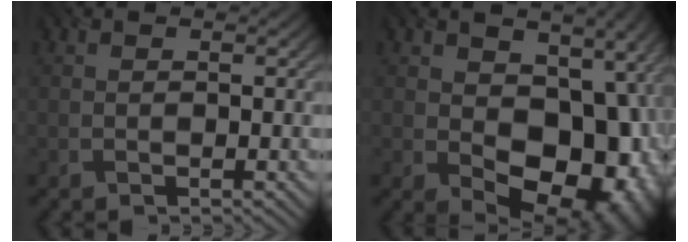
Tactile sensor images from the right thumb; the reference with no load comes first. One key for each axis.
{"total": 15.6, "fx": -1.2, "fy": 10.7, "fz": 11.2, "tx": -0.130, "ty": -0.037, "tz": 0.005}